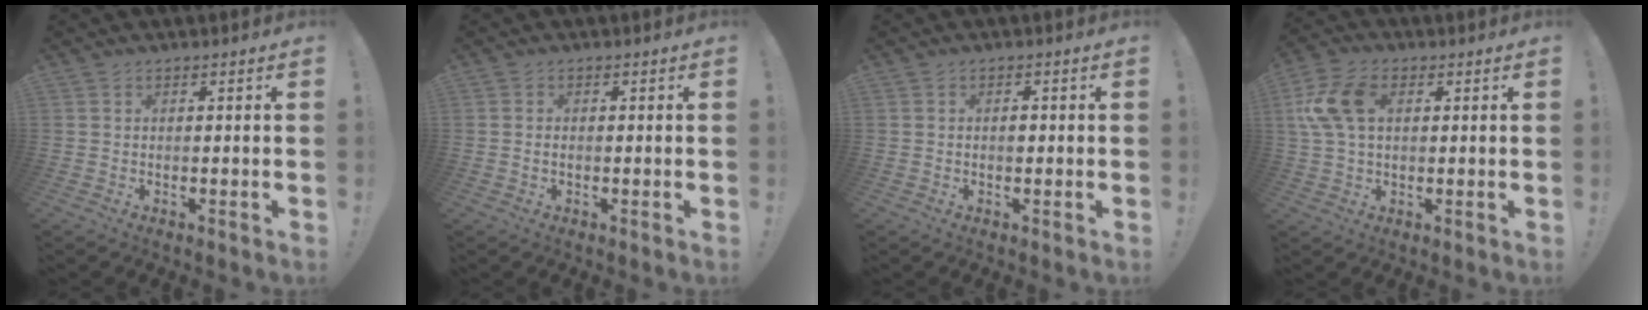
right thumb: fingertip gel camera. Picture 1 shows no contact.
{"total": 0.8, "force": [-0.3, 0.4, 0.7], "torque": [-0.013, 0.000, -0.006]}
{"total": 1.1, "force": [-0.2, 0.6, 0.9], "torque": [-0.011, 0.001, -0.005]}
{"total": 13.1, "force": [2.7, 8.2, 9.8], "torque": [-0.199, 0.005, 0.054]}